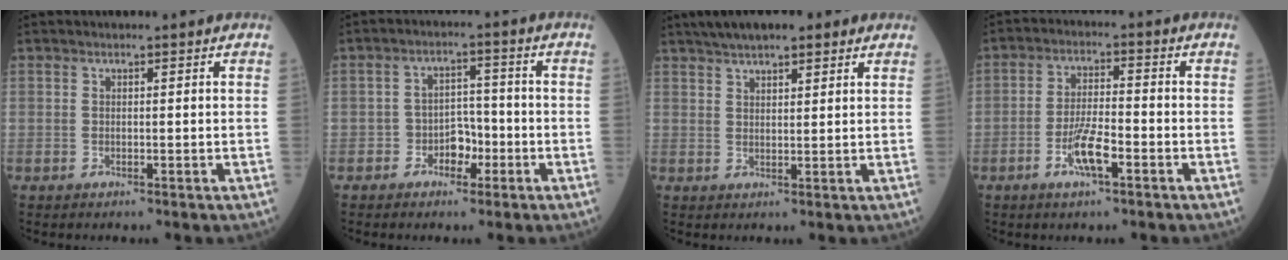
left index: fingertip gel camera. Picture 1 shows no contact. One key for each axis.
{"total": 4.3, "fx": -2.1, "fy": 2.8, "fz": 2.4, "tx": -0.033, "ty": 0.013, "tz": -0.040}
{"total": 9.2, "fx": 6.7, "fy": 2.6, "fz": 5.8, "tx": -0.088, "ty": 0.038, "tz": 0.101}
{"total": 5.8, "fx": -2.9, "fy": 1.1, "fz": 5.0, "tx": -0.102, "ty": -0.005, "tz": -0.056}